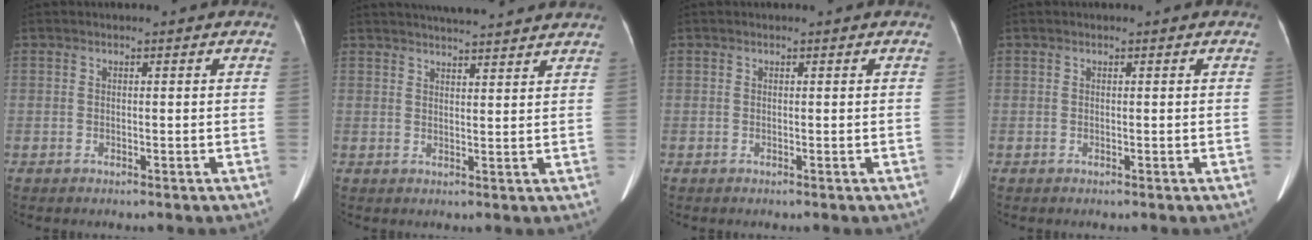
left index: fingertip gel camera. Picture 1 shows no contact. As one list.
[{"total": 10.4, "force": [9.6, 0.7, 4.1], "torque": [-0.064, 0.023, 0.121]}, {"total": 0.0}, {"total": 0.0}]